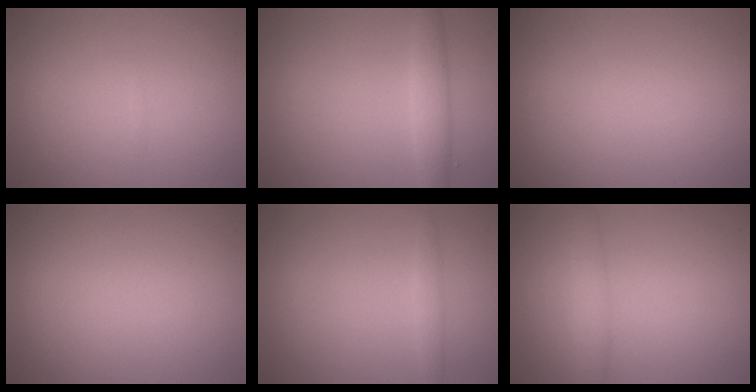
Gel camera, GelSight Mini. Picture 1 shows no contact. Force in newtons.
{"total": 2.4, "press": 2.4, "slide": 0.1}
{"total": 0.0}
{"total": 0.0}
{"total": 1.1, "press": 1.0, "slide": 0.1}
{"total": 1.9, "press": 1.9, "slide": 0.1}